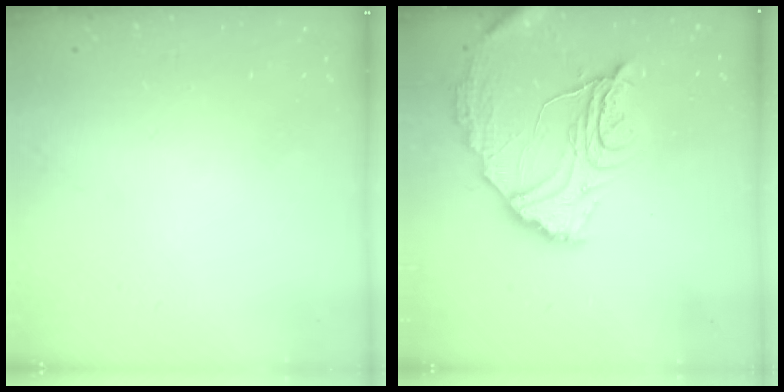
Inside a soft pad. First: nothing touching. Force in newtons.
{"total": 16.8, "press": 16.7, "slide": 1.5}